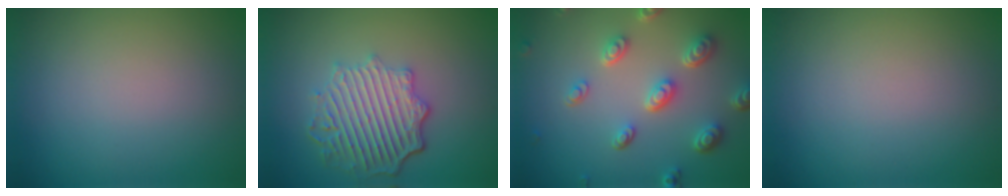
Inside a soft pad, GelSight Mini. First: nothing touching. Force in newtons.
{"total": 5.9, "press": 4.6, "slide": 3.7}
{"total": 5.2, "press": 3.9, "slide": 3.5}
{"total": 0.0}